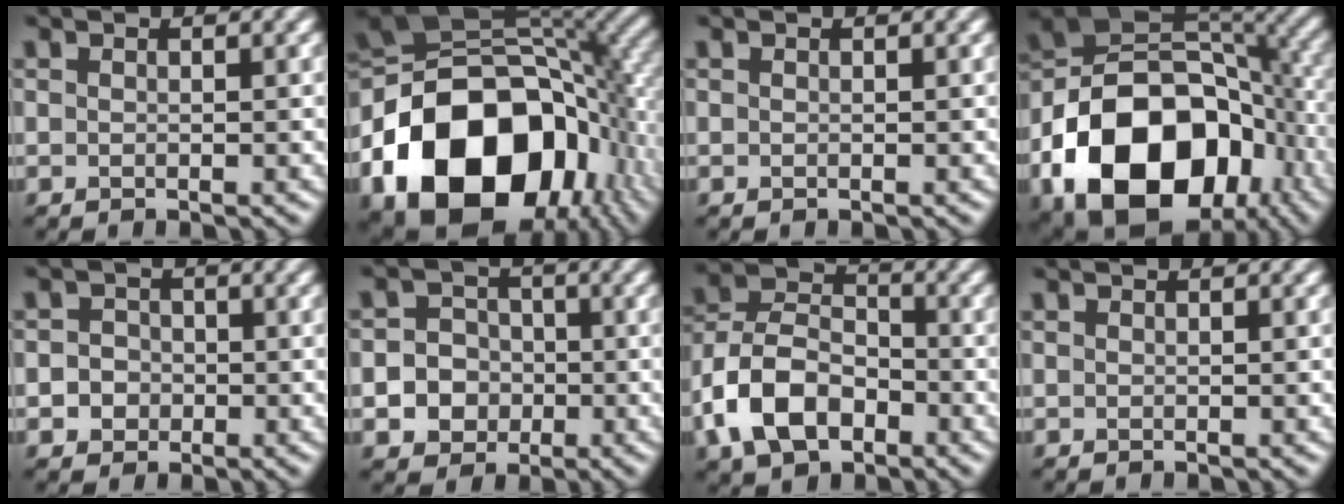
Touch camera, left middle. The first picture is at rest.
{"total": 20.2, "force": [-6.8, 14.0, 12.8], "torque": [-0.256, -0.025, -0.108]}
{"total": 0.0}
{"total": 17.8, "force": [-6.6, 12.4, 11.1], "torque": [-0.206, -0.016, -0.114]}
{"total": 2.6, "force": [-0.4, 2.4, 0.8], "torque": [0.011, 0.006, -0.020]}
{"total": 5.8, "force": [-1.6, 5.4, 1.7], "torque": [-0.009, 0.007, -0.048]}
{"total": 9.2, "force": [-3.8, 6.1, 5.7], "torque": [-0.114, 0.004, -0.086]}
{"total": 0.0}